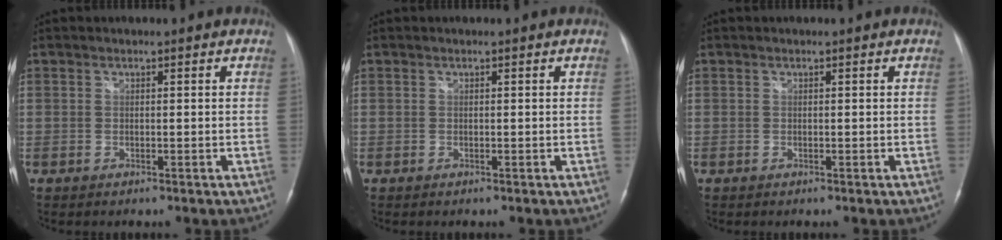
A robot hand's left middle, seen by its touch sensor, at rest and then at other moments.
{"total": 0.0}
{"total": 0.0}